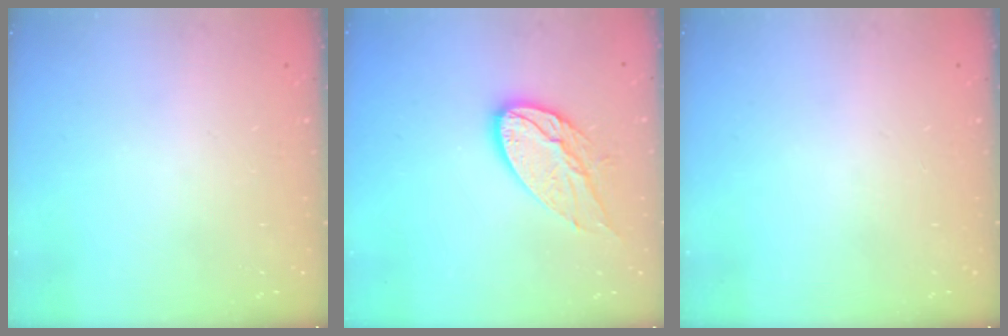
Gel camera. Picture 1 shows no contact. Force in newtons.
{"total": 13.1, "press": 13.1, "slide": 0.9}
{"total": 0.0}